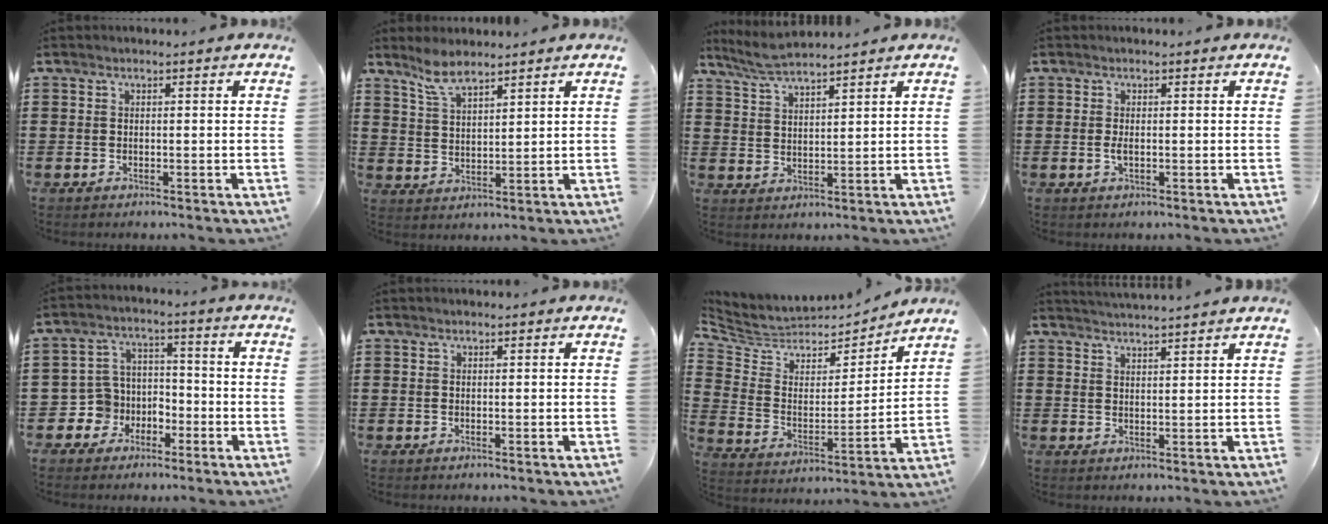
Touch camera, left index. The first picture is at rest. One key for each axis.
{"total": 5.3, "fx": 4.5, "fy": 1.4, "fz": 2.6, "tx": -0.063, "ty": -0.005, "tz": 0.083}
{"total": 4.4, "fx": 4.1, "fy": 0.5, "fz": 1.8, "tx": -0.047, "ty": -0.006, "tz": 0.076}
{"total": 1.2, "fx": 0.0, "fy": 0.4, "fz": 1.1, "tx": -0.030, "ty": -0.003, "tz": -0.002}
{"total": 5.4, "fx": -2.3, "fy": 4.9, "fz": 0.3, "tx": -0.040, "ty": -0.002, "tz": -0.048}
{"total": 0.0}
{"total": 5.0, "fx": 4.2, "fy": 2.7, "fz": 0.5, "tx": -0.045, "ty": -0.037, "tz": 0.067}
{"total": 2.6, "fx": 2.6, "fy": -0.7, "fz": 0.0, "tx": -0.008, "ty": -0.012, "tz": 0.047}